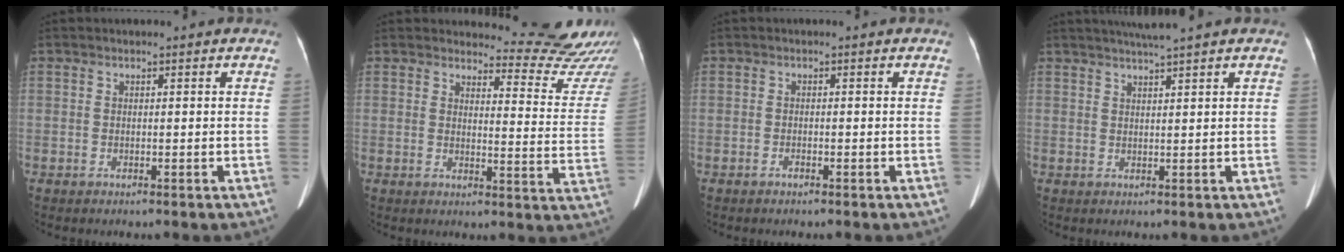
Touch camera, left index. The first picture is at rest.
{"total": 13.5, "force": [13.4, 1.2, 0.2], "torque": [0.024, -0.108, 0.125]}
{"total": 0.6, "force": [-0.5, 0.2, 0.3], "torque": [-0.008, -0.001, -0.006]}
{"total": 3.9, "force": [3.3, -1.0, 1.9], "torque": [-0.030, 0.010, 0.058]}